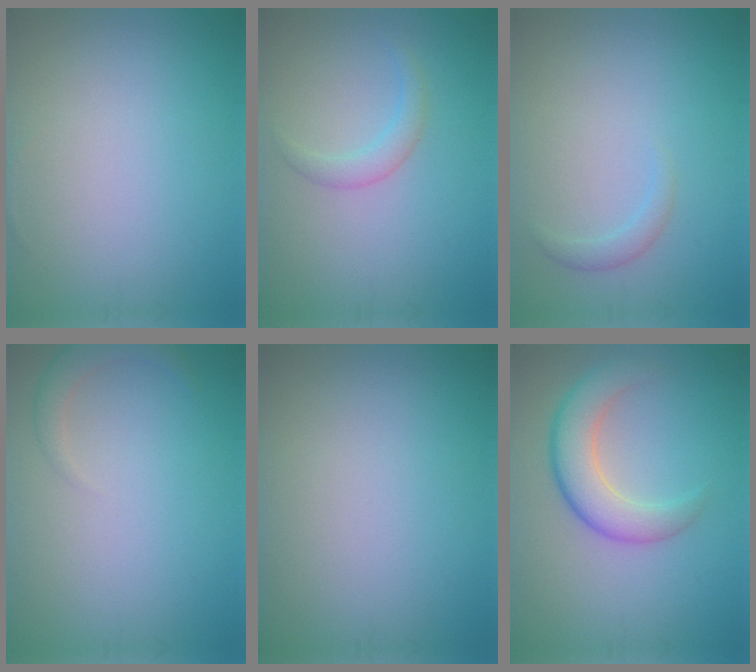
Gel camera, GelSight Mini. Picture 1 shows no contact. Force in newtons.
{"total": 1.7, "press": 1.7, "slide": 0.1}
{"total": 1.2, "press": 1.2, "slide": 0.2}
{"total": 1.8, "press": 1.8, "slide": 0.1}
{"total": 0.0}
{"total": 4.9, "press": 4.9, "slide": 0.2}